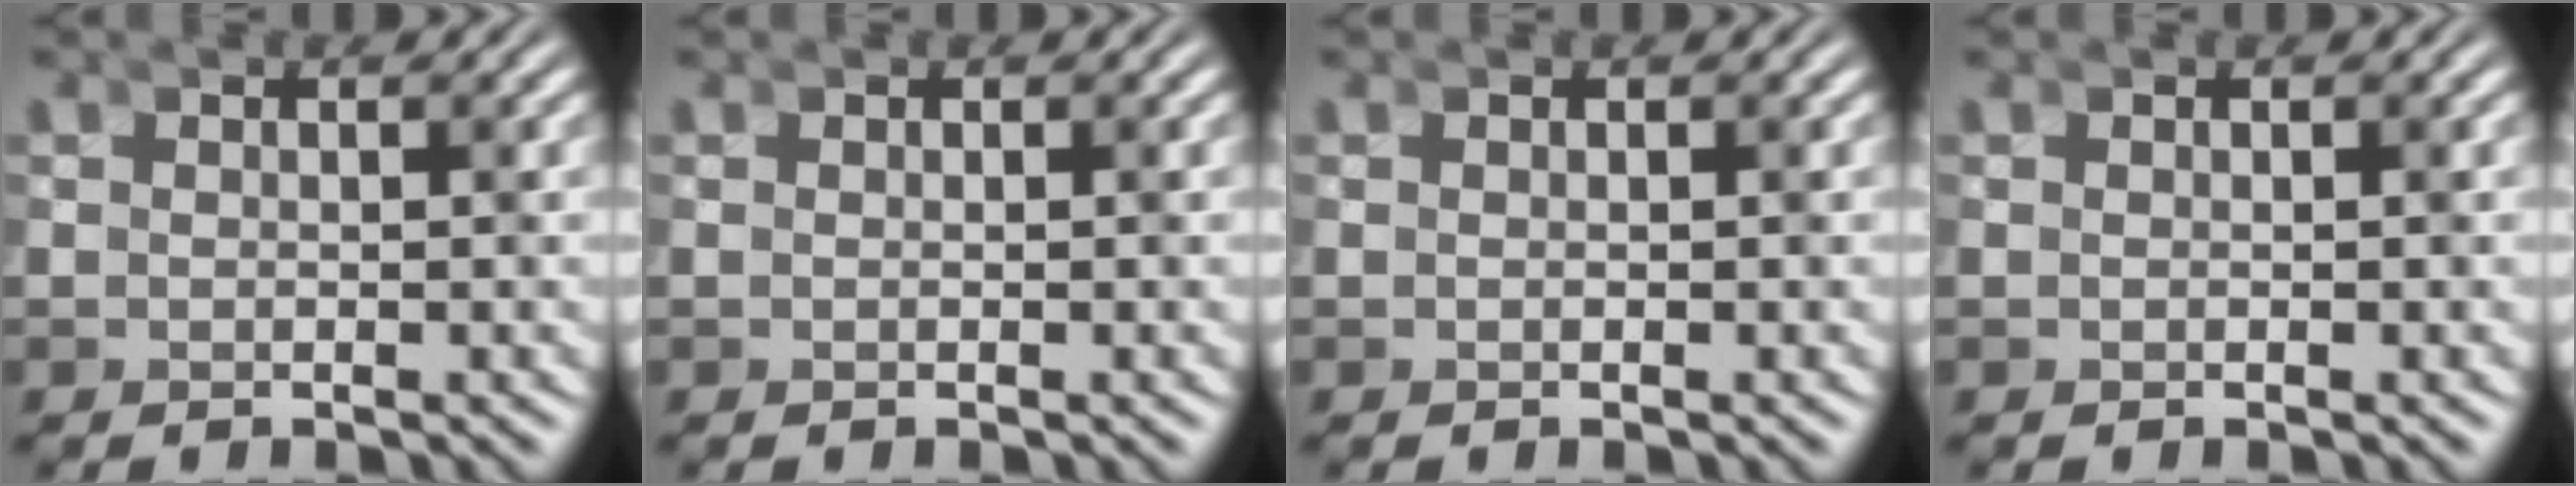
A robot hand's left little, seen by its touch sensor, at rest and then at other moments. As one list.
[{"total": 0.0}, {"total": 0.0}, {"total": 0.0}]